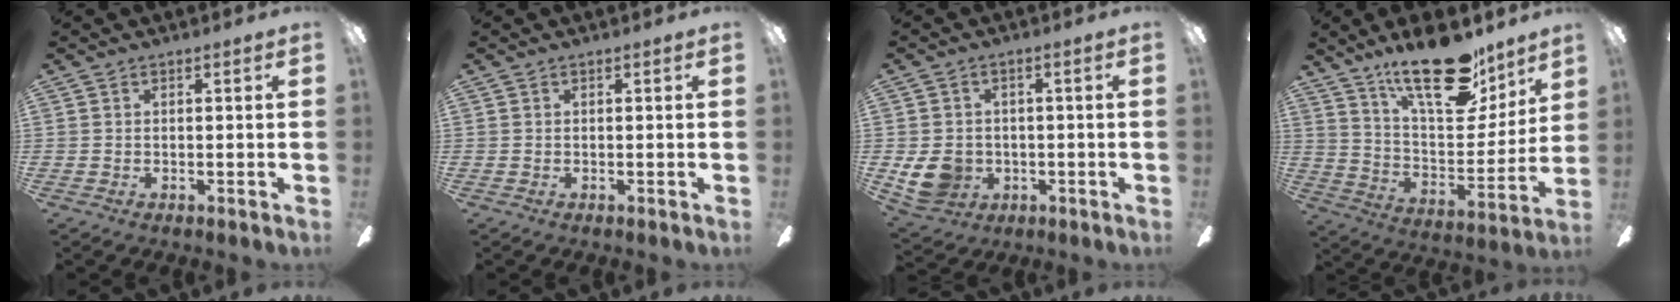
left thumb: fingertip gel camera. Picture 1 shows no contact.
{"total": 0.0}
{"total": 8.4, "force": [-1.4, 7.2, 4.1], "torque": [-0.107, 0.008, -0.023]}
{"total": 23.5, "force": [16.2, 9.6, 14.0], "torque": [-0.215, -0.100, 0.278]}